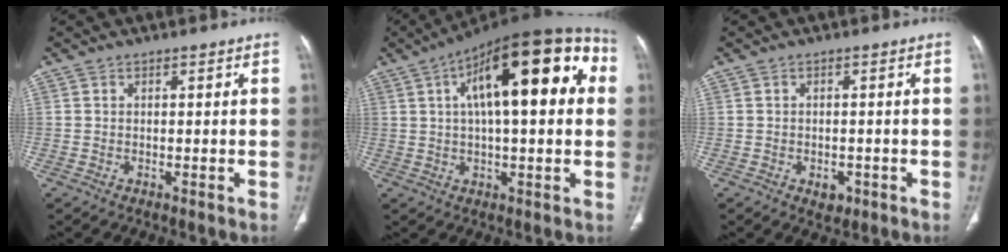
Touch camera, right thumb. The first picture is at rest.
{"total": 24.6, "force": [5.9, 9.3, 22.0], "torque": [-0.305, 0.039, 0.077]}
{"total": 2.6, "force": [-1.2, 1.8, 1.5], "torque": [-0.008, 0.003, -0.009]}